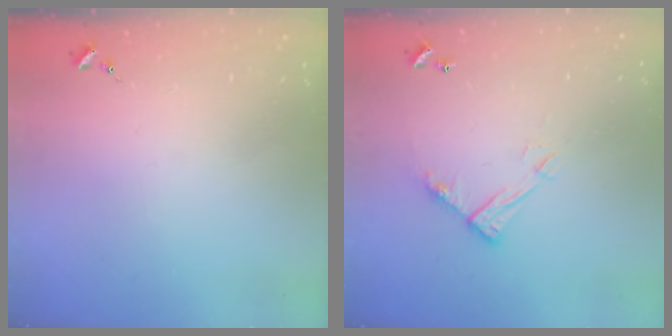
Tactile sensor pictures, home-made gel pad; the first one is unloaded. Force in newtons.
{"total": 11.1, "press": 11.0, "slide": 0.5}